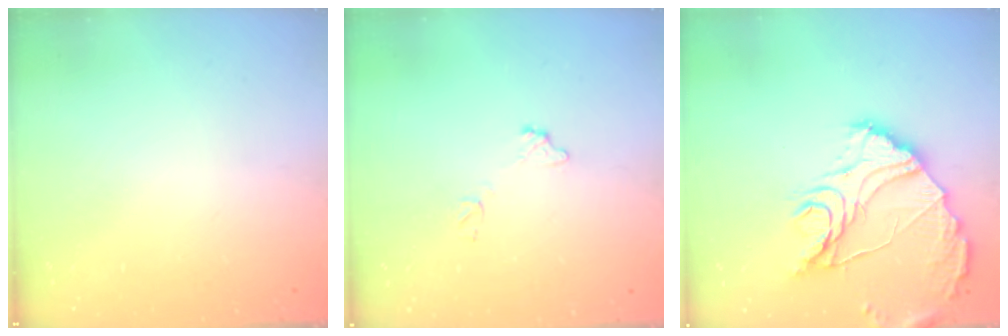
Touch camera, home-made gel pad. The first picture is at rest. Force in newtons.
{"total": 6.8, "press": 6.8, "slide": 0.4}
{"total": 14.8, "press": 14.7, "slide": 1.7}